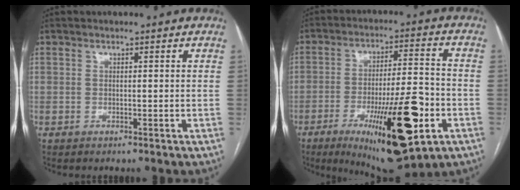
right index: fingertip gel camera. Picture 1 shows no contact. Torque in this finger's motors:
{"motor_torque": [2.14, 0.00, 0.71, 0.21]}